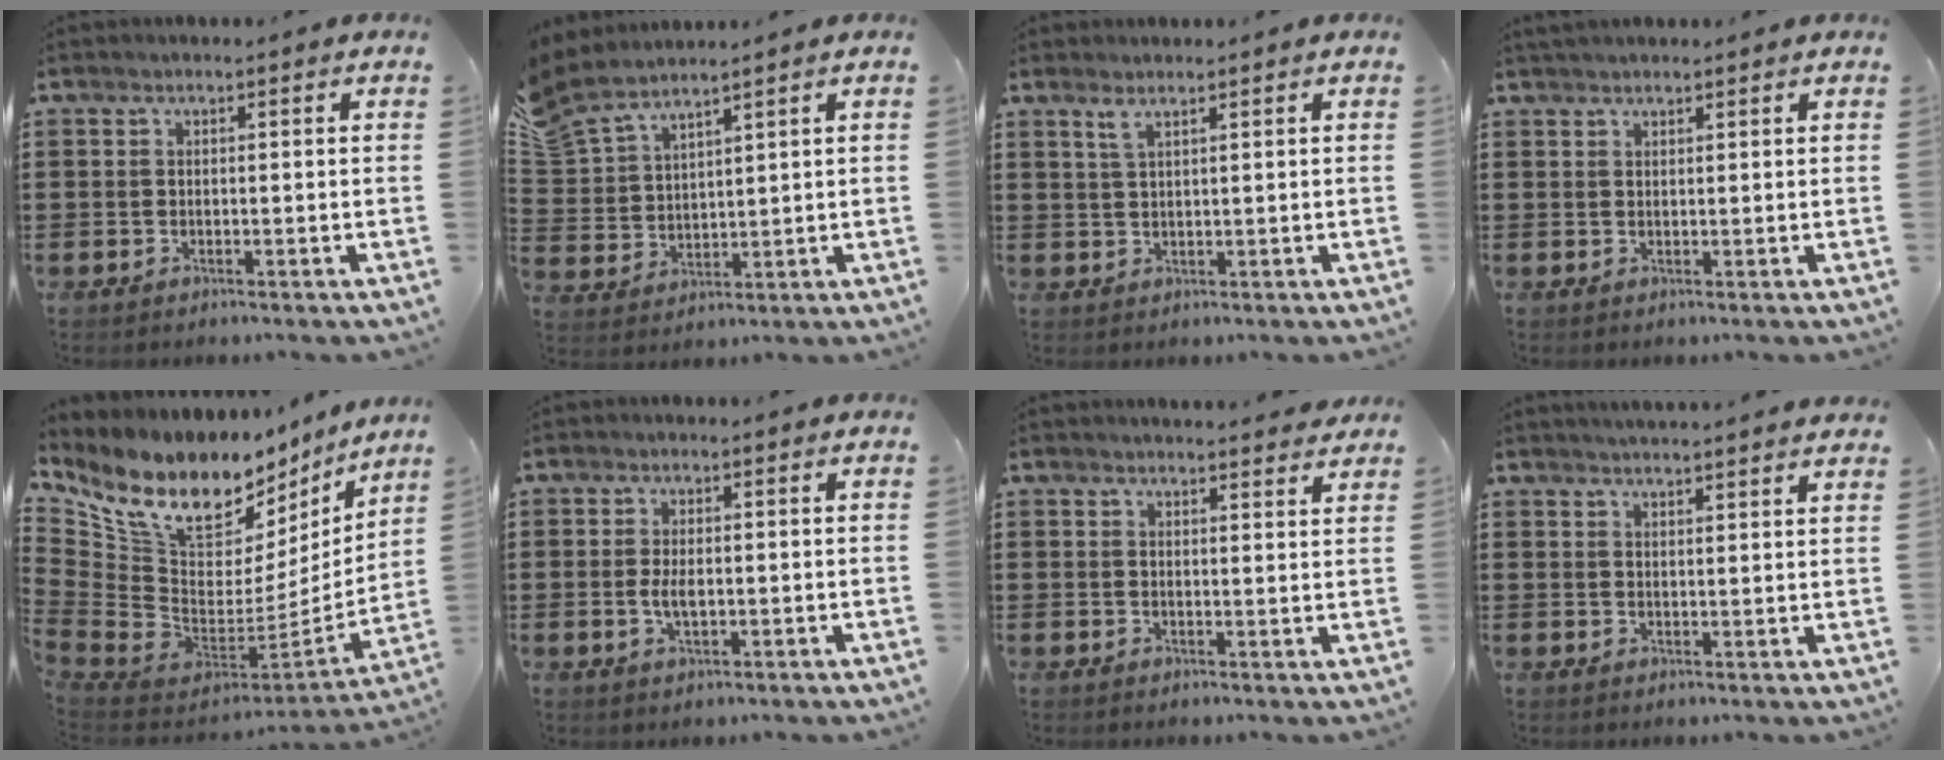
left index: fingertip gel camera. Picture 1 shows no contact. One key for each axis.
{"total": 4.9, "fx": 4.5, "fy": 1.8, "fz": 1.0, "tx": -0.048, "ty": -0.017, "tz": 0.081}
{"total": 2.0, "fx": 1.5, "fy": 0.4, "fz": 1.3, "tx": -0.031, "ty": 0.000, "tz": 0.028}
{"total": 1.3, "fx": 1.3, "fy": 0.2, "fz": 0.3, "tx": -0.008, "ty": 0.001, "tz": 0.025}
{"total": 12.3, "fx": 9.0, "fy": 6.5, "fz": 5.4, "tx": -0.133, "ty": -0.077, "tz": 0.160}
{"total": 3.1, "fx": -0.3, "fy": 1.4, "fz": 2.8, "tx": -0.060, "ty": -0.001, "tz": -0.009}
{"total": 2.6, "fx": 2.6, "fy": 0.0, "fz": 0.2, "tx": -0.011, "ty": -0.008, "tz": 0.050}
{"total": 2.7, "fx": 2.6, "fy": -0.5, "fz": 0.1, "tx": -0.009, "ty": -0.010, "tz": 0.049}